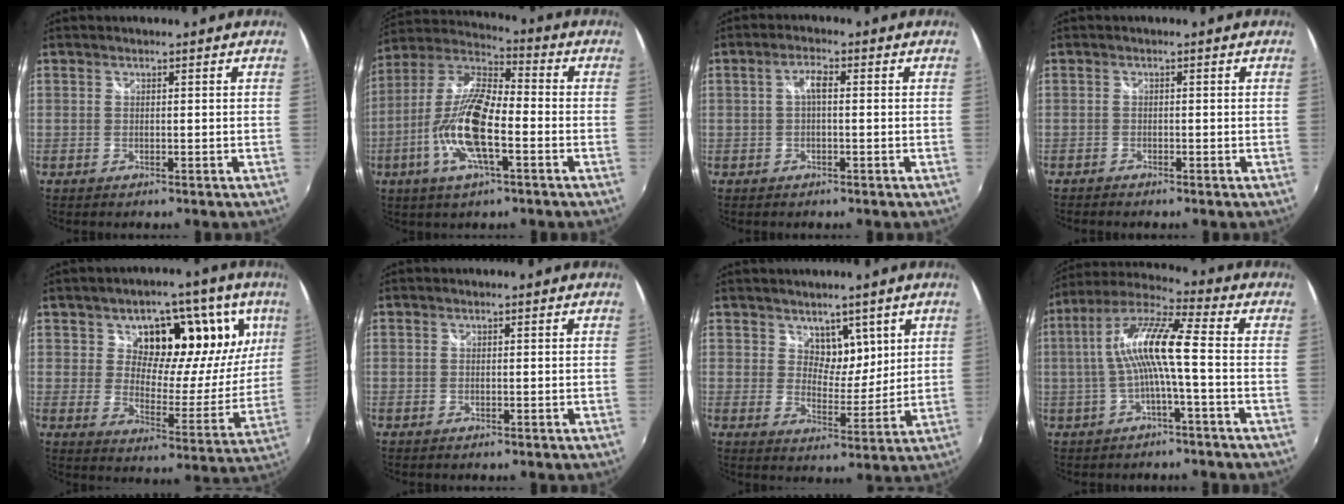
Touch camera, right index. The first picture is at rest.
{"total": 15.0, "force": [-4.8, 4.6, 13.5], "torque": [-0.277, -0.005, -0.099]}
{"total": 2.5, "force": [0.0, 0.7, 2.4], "torque": [-0.047, 0.010, 0.000]}
{"total": 1.1, "force": [-1.0, 0.3, 0.1], "torque": [-0.008, -0.003, -0.020]}
{"total": 18.8, "force": [9.4, 11.6, 11.3], "torque": [-0.157, -0.002, 0.157]}
{"total": 0.0}
{"total": 6.0, "force": [3.7, 3.9, 2.6], "torque": [-0.027, -0.010, 0.063]}
{"total": 11.4, "force": [-1.1, 0.8, 11.3], "torque": [-0.222, 0.019, -0.018]}